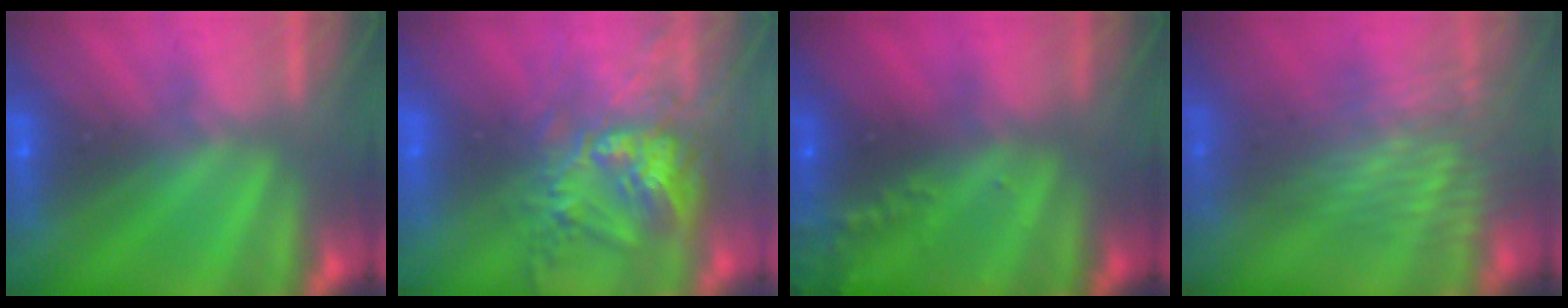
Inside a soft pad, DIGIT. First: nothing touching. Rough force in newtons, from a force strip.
{"total": 8.6}
{"total": 6.7}
{"total": 3.1}